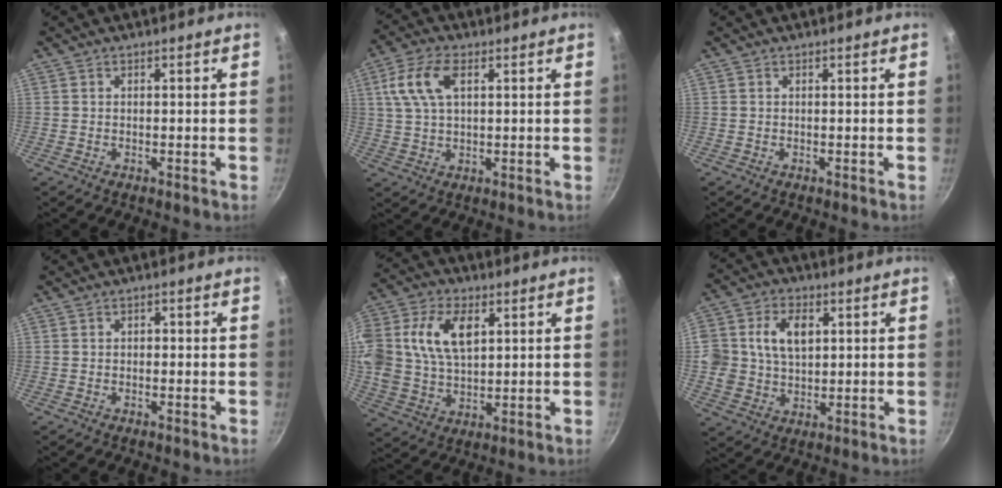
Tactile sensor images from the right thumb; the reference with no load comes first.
{"total": 8.9, "force": [2.9, 4.6, 7.0], "torque": [-0.151, 0.009, 0.056]}
{"total": 0.0}
{"total": 0.9, "force": [-0.1, 0.7, 0.6], "torque": [0.005, 0.005, -0.006]}
{"total": 18.5, "force": [5.1, 11.8, 13.3], "torque": [-0.285, 0.005, 0.094]}
{"total": 11.2, "force": [2.5, 7.9, 7.5], "torque": [-0.119, 0.002, 0.052]}